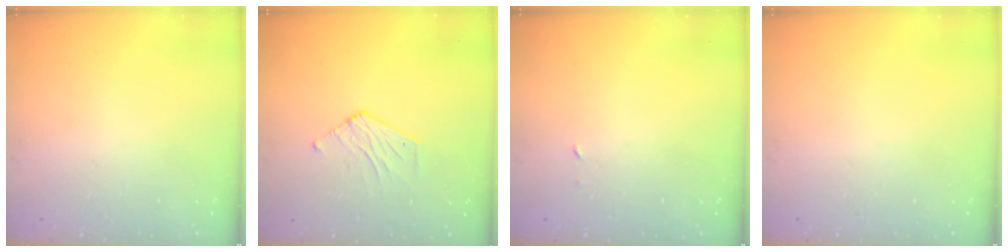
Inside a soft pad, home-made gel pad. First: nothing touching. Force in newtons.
{"total": 5.6, "press": 5.6, "slide": 0.5}
{"total": 1.8, "press": 1.8, "slide": 0.1}
{"total": 0.0}